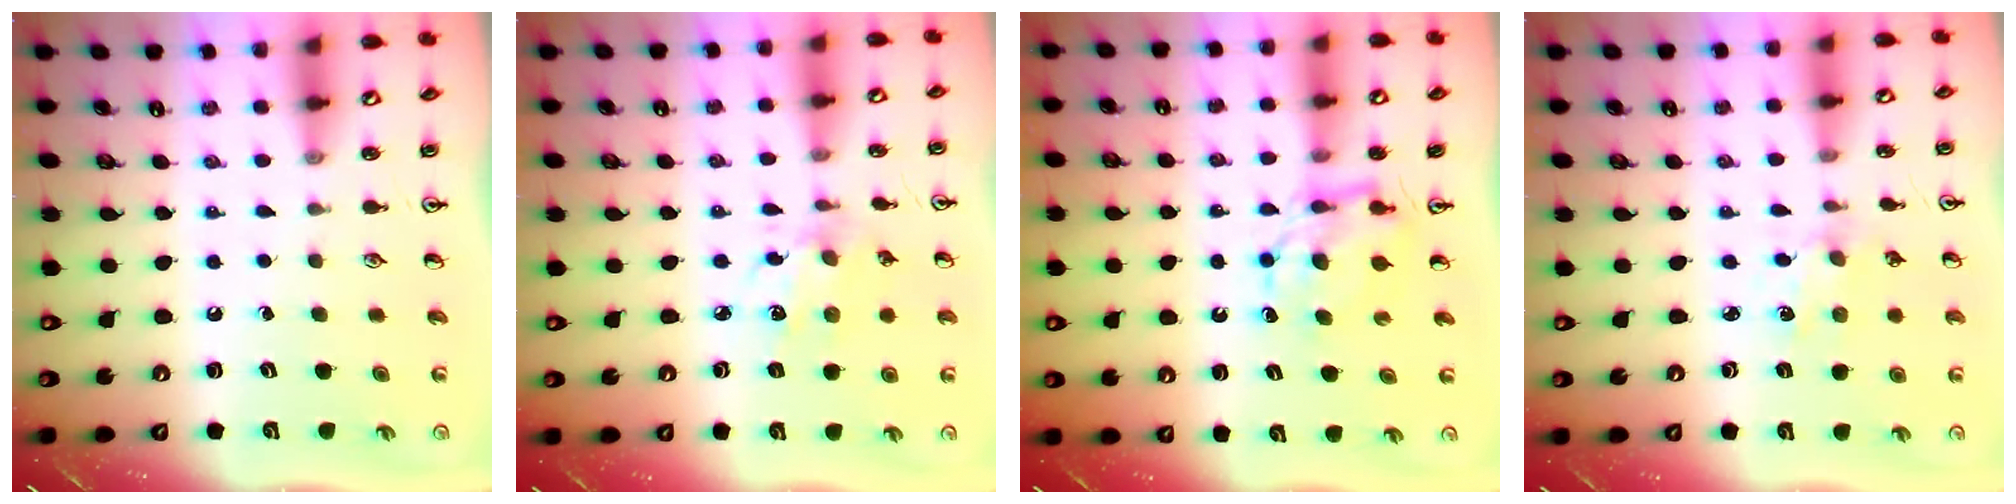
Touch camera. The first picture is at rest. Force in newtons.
{"total": 6.1, "press": 6.0, "slide": 0.4}
{"total": 7.2, "press": 7.1, "slide": 0.4}
{"total": 1.4, "press": 1.4, "slide": 0.2}